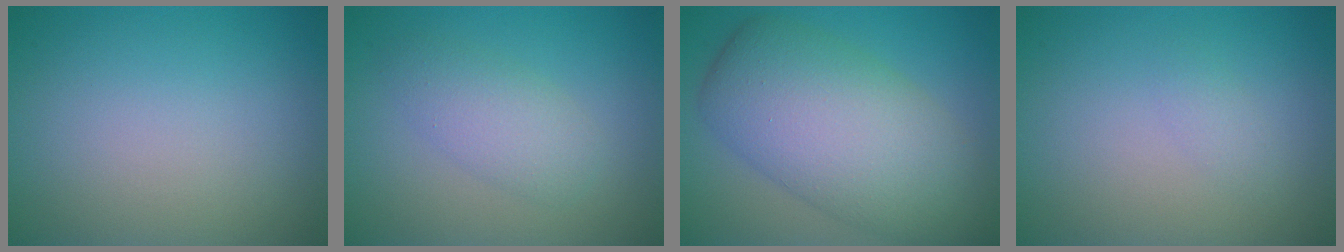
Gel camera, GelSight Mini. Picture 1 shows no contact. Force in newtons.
{"total": 3.0, "press": 3.0, "slide": 0.1}
{"total": 10.0, "press": 10.0, "slide": 0.4}
{"total": 0.9, "press": 0.9, "slide": 0.1}